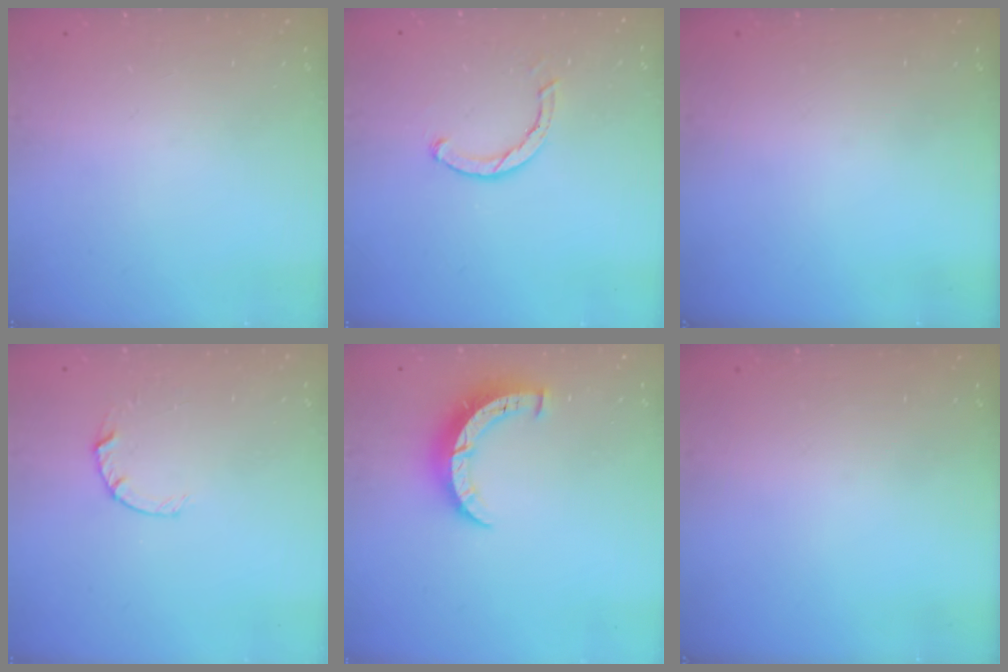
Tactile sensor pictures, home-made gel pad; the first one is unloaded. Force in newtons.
{"total": 2.5, "press": 2.5, "slide": 0.1}
{"total": 0.0}
{"total": 4.5, "press": 4.4, "slide": 0.5}
{"total": 7.0, "press": 7.0, "slide": 0.2}
{"total": 0.0}